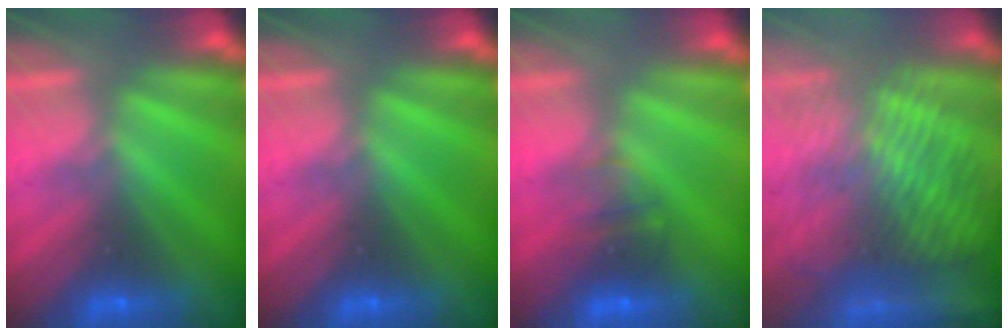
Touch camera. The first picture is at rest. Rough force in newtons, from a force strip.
{"total": 0.0}
{"total": 2.2}
{"total": 8.8}